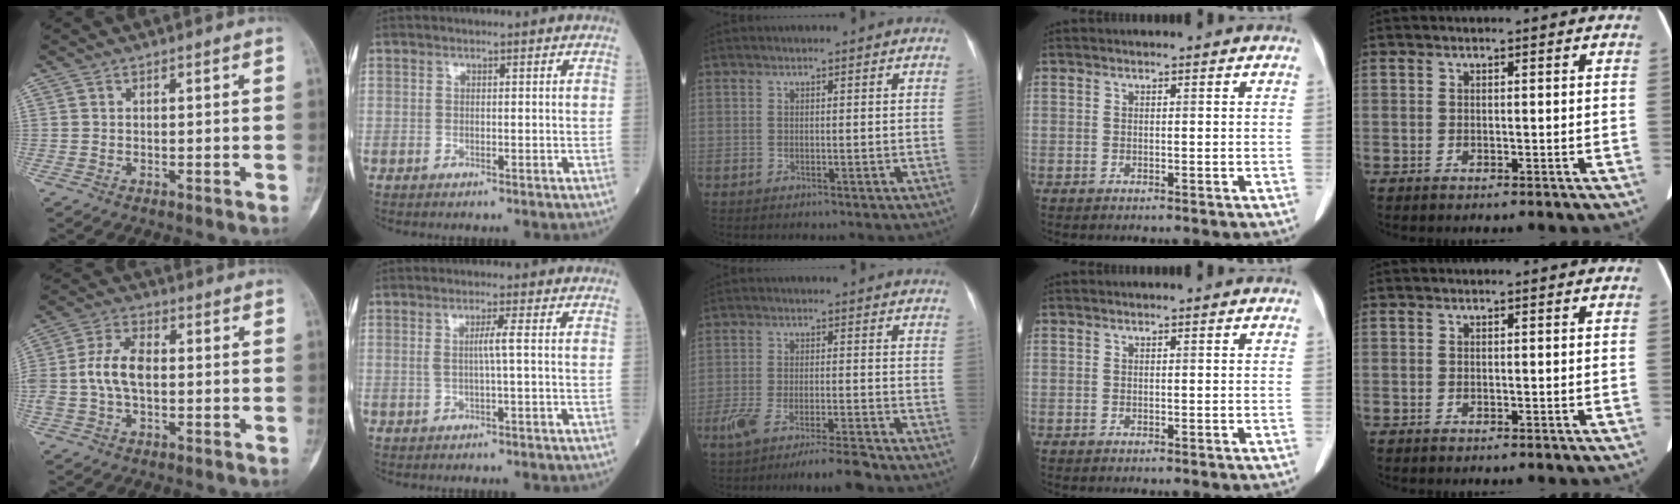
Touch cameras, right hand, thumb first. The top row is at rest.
{"thumb": {"total": 8.2, "force": [-0.5, 4.8, 6.7], "torque": [-0.139, 0.024, -0.013]}, "index": {"total": 2.3, "force": [0.1, -0.6, 2.3], "torque": [-0.043, -0.002, 0.001]}, "middle": {"total": 8.3, "force": [-6.7, 0.2, 4.9], "torque": [-0.084, -0.015, -0.114]}}